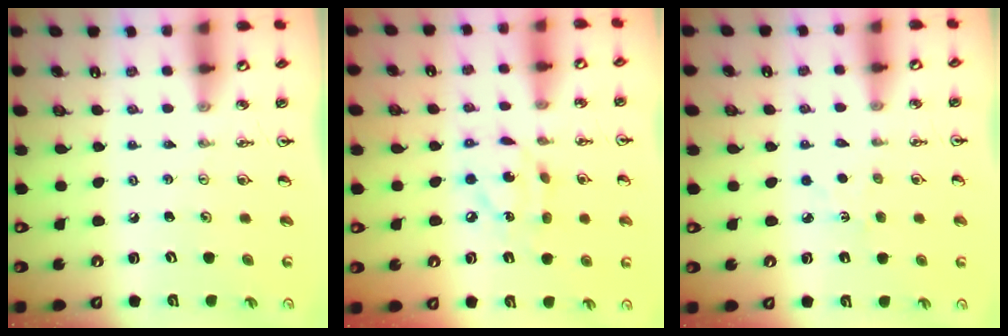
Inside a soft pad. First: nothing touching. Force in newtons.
{"total": 10.1, "press": 10.1, "slide": 0.6}
{"total": 2.9, "press": 2.9, "slide": 0.4}